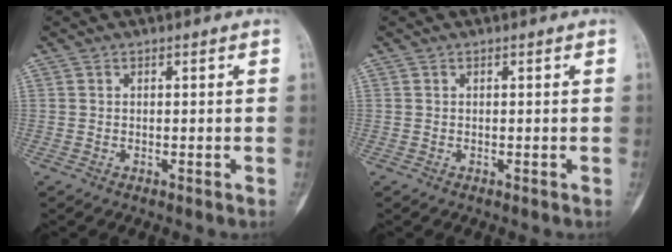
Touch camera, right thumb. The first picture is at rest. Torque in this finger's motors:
{"motor_torque": [0.00, 0.00, 0.01, -0.01, 0.00]}